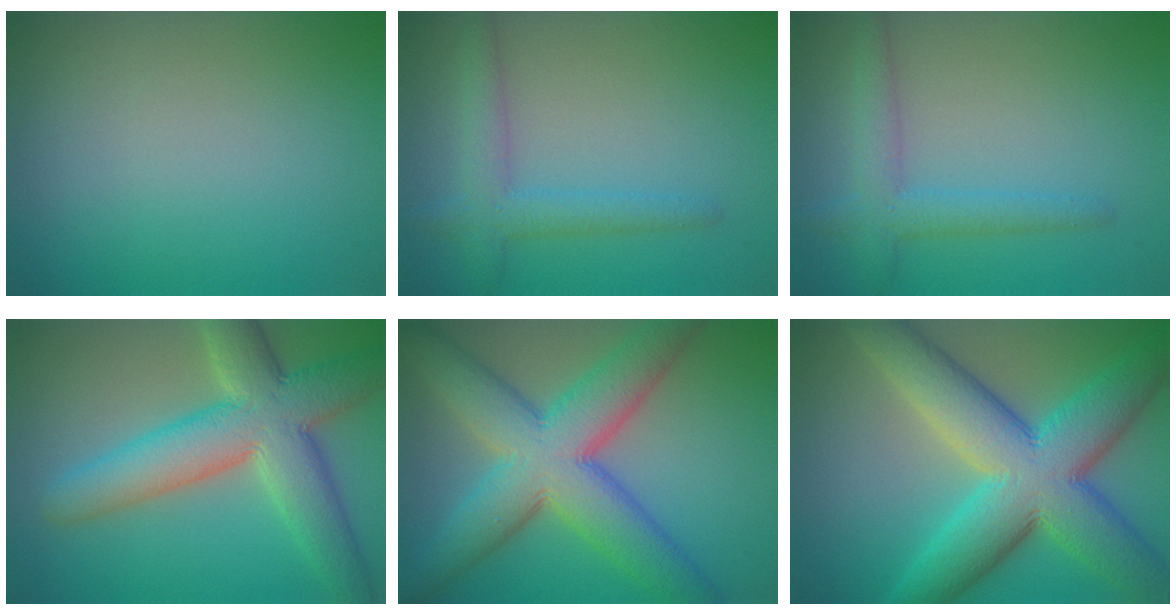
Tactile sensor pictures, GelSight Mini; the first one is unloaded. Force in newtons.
{"total": 3.2, "press": 3.1, "slide": 0.2}
{"total": 3.2, "press": 3.1, "slide": 0.2}
{"total": 9.5, "press": 9.5, "slide": 0.7}
{"total": 10.8, "press": 10.8, "slide": 0.5}
{"total": 12.8, "press": 12.7, "slide": 0.6}